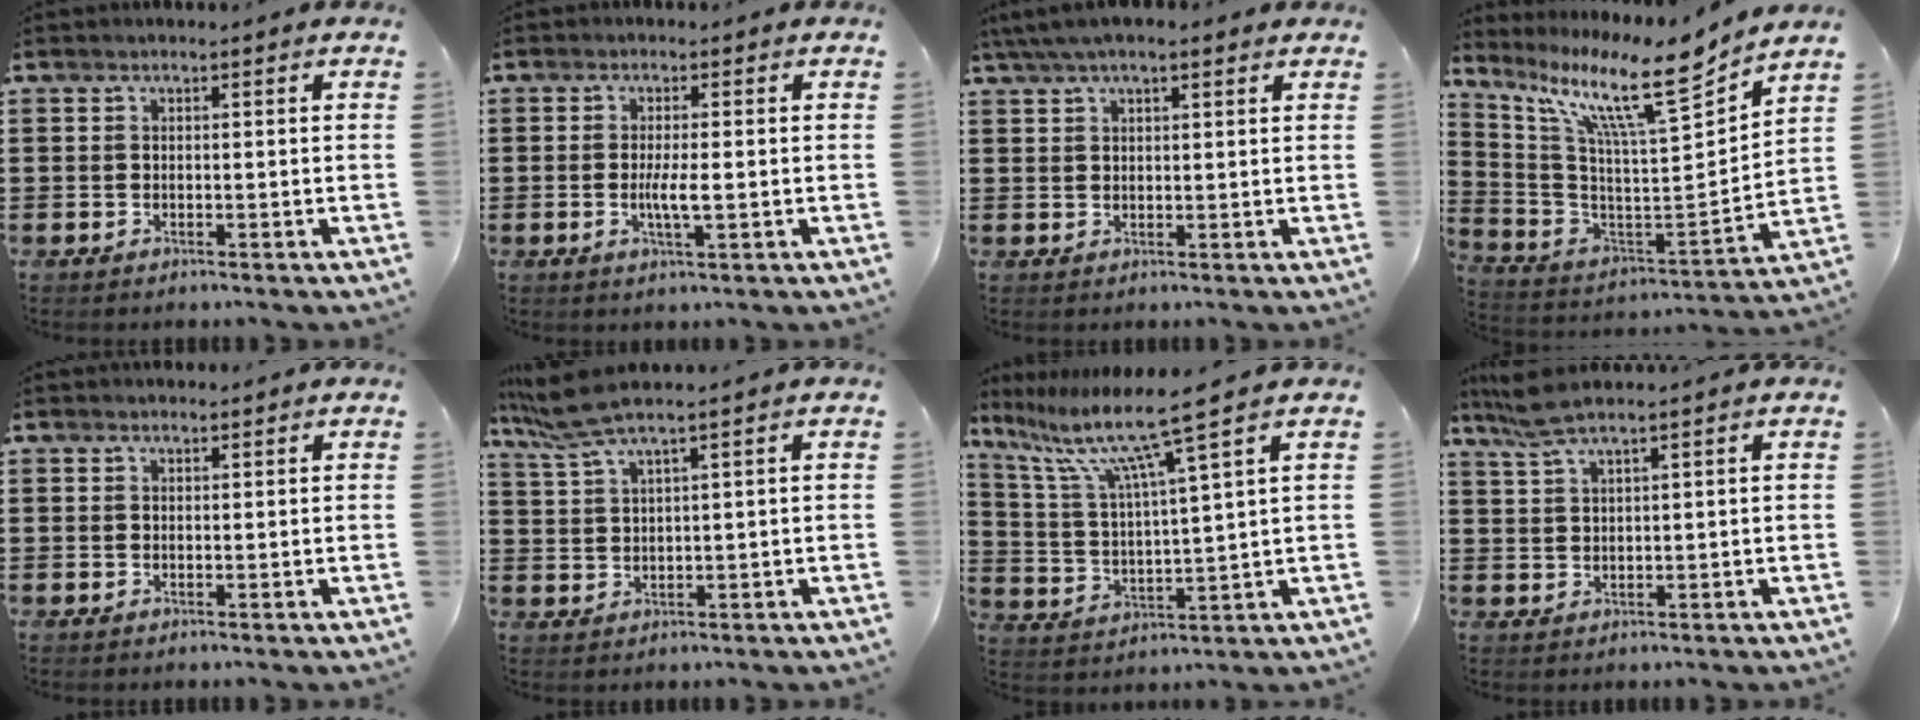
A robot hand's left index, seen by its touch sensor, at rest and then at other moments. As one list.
[{"total": 3.6, "force": [-0.4, 0.6, 3.5], "torque": [-0.068, -0.005, -0.010]}, {"total": 4.5, "force": [3.1, 1.3, 2.9], "torque": [-0.061, 0.005, 0.057]}, {"total": 13.2, "force": [9.5, 1.6, 9.0], "torque": [-0.201, -0.064, 0.149]}, {"total": 0.7, "force": [0.7, 0.1, 0.1], "torque": [-0.004, 0.001, 0.013]}, {"total": 5.5, "force": [4.0, 0.4, 3.8], "torque": [-0.094, -0.002, 0.070]}, {"total": 10.2, "force": [7.6, -0.4, 6.9], "torque": [-0.161, -0.038, 0.121]}, {"total": 4.6, "force": [3.4, 0.4, 3.0], "torque": [-0.066, 0.001, 0.062]}]